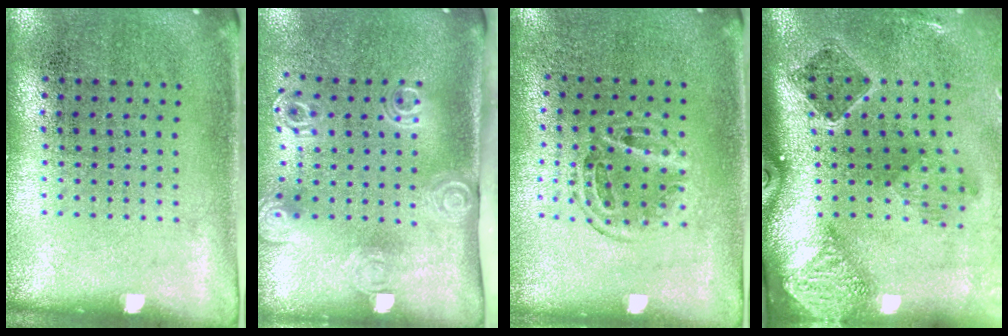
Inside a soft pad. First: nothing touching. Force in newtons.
{"total": 2.1, "press": 1.4, "slide": 1.5}
{"total": 1.0, "press": 0.9, "slide": 0.4}
{"total": 2.8, "press": 1.8, "slide": 2.1}